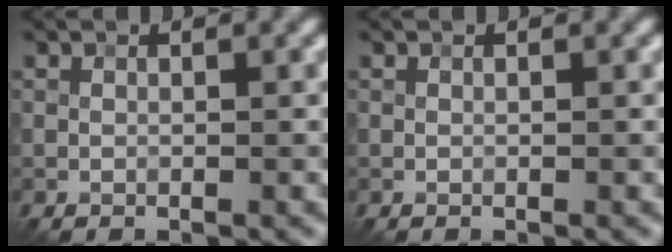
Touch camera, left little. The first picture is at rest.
{"total": 0.0}